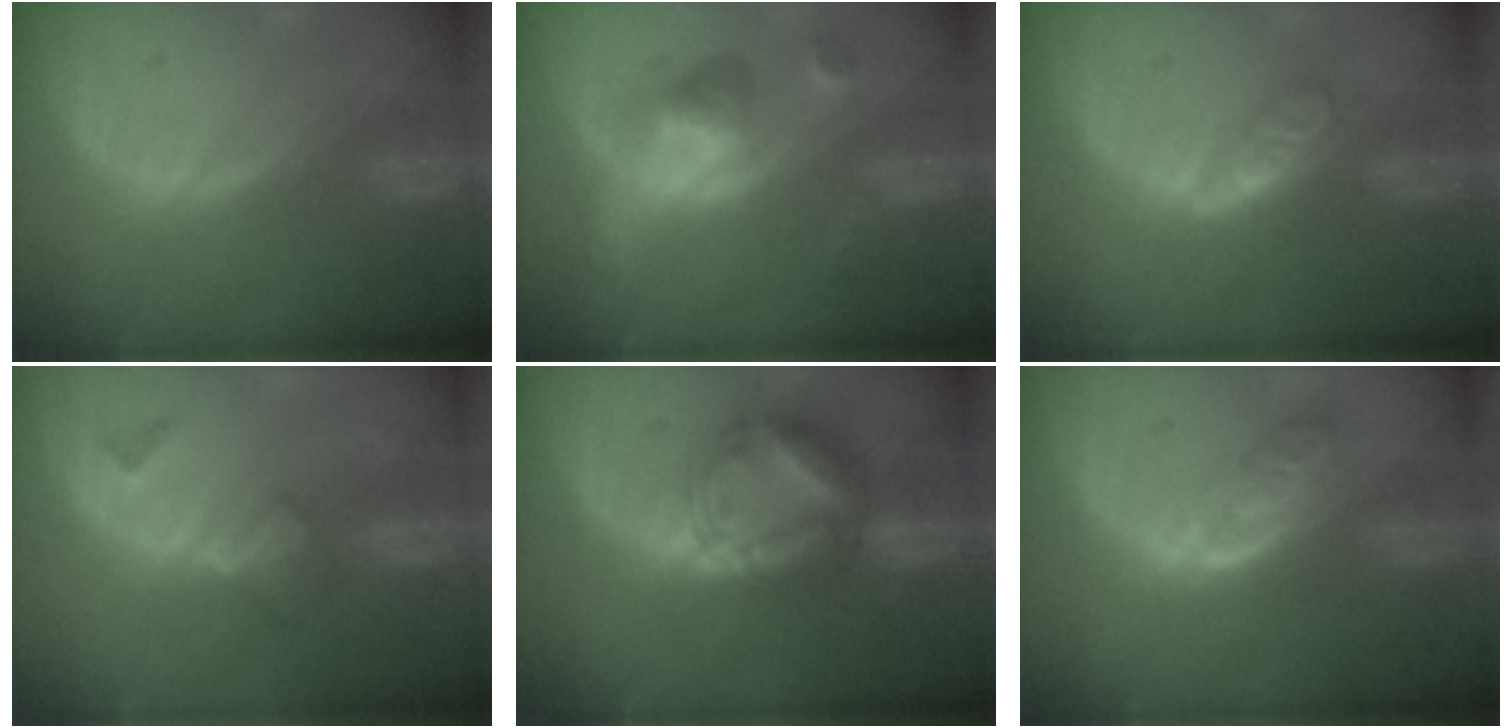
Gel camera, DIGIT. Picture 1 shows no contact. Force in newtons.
{"total": 6.2, "press": 5.8, "slide": 2.3}
{"total": 4.5, "press": 3.9, "slide": 2.3}
{"total": 5.1, "press": 4.4, "slide": 2.6}
{"total": 9.0, "press": 8.9, "slide": 0.9}
{"total": 4.7, "press": 4.4, "slide": 1.6}